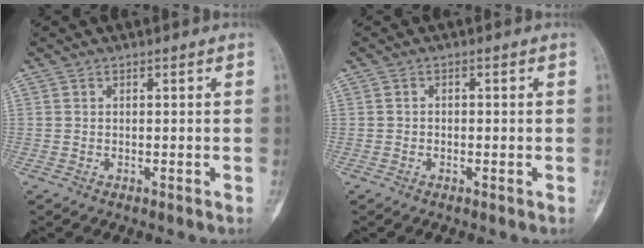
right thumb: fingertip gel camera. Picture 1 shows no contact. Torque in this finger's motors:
{"motor_torque": [-0.30, -0.02, 0.07, -0.08, 0.02]}